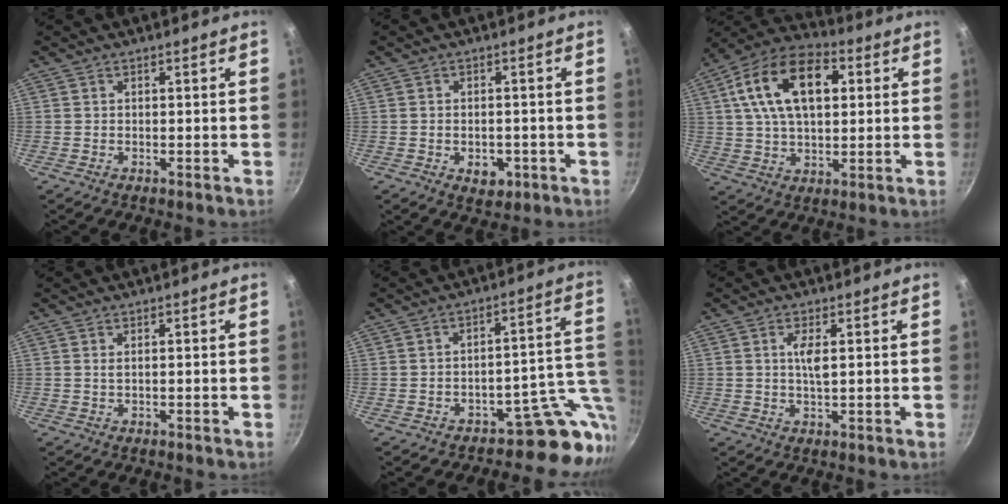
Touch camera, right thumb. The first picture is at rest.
{"total": 4.7, "force": [-1.6, 3.2, 3.0], "torque": [-0.031, 0.009, -0.014]}
{"total": 18.7, "force": [4.9, 11.0, 14.3], "torque": [-0.232, 0.013, 0.072]}
{"total": 0.6, "force": [0.3, 0.0, 0.6], "torque": [-0.010, -0.003, 0.002]}
{"total": 10.7, "force": [-5.1, 6.6, 6.6], "torque": [-0.016, 0.050, -0.072]}
{"total": 3.5, "force": [0.9, 1.0, 3.2], "torque": [-0.060, -0.002, 0.019]}